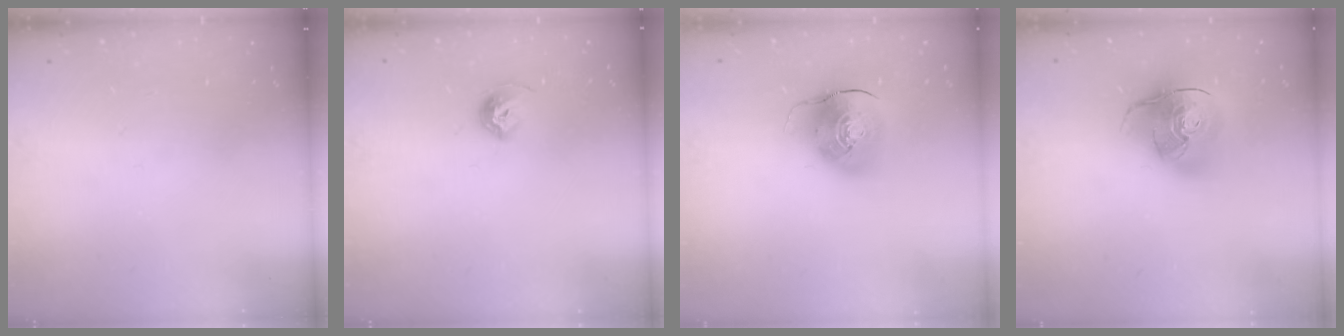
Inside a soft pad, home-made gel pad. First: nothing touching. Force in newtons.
{"total": 6.9, "press": 6.8, "slide": 1.1}
{"total": 10.7, "press": 10.6, "slide": 1.8}
{"total": 17.9, "press": 17.8, "slide": 2.3}